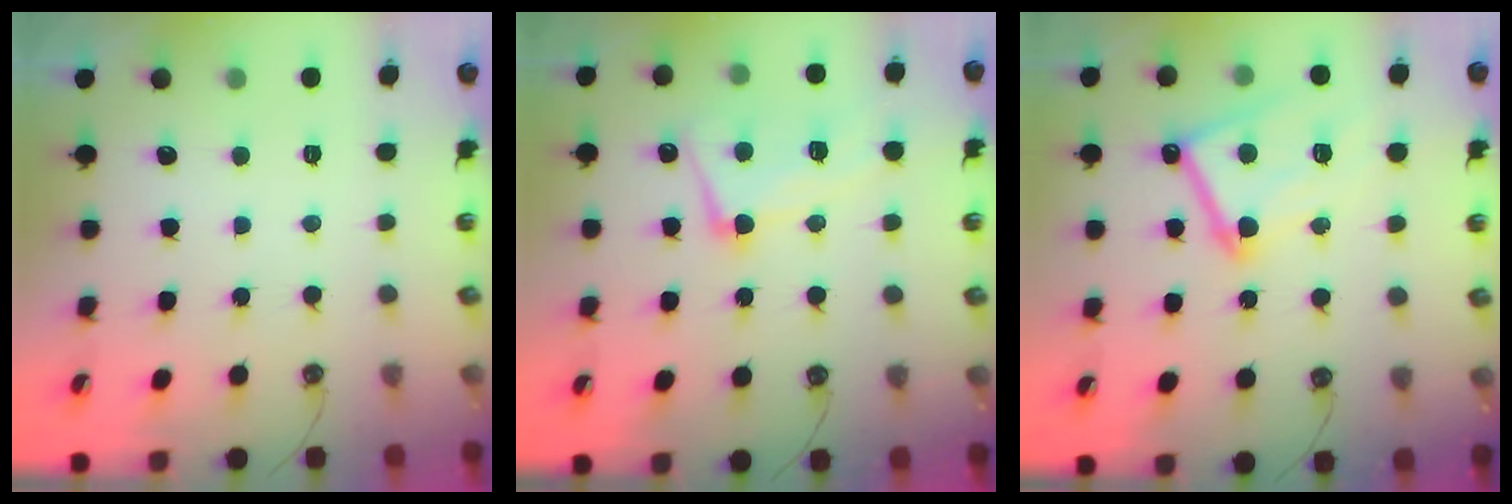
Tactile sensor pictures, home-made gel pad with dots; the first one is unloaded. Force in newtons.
{"total": 8.5, "press": 8.5, "slide": 1.0}
{"total": 12.5, "press": 12.5, "slide": 0.3}